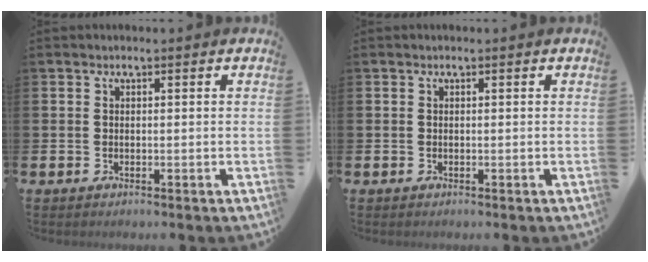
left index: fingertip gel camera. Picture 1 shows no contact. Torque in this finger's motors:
{"motor_torque": [0.00, 0.00, 0.00, 0.00]}